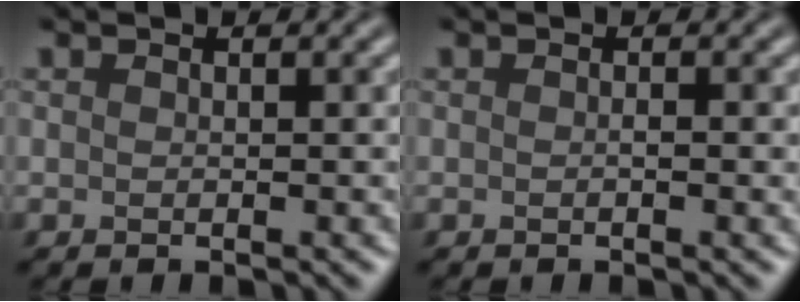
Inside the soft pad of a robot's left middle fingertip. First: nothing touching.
{"total": 0.6, "force": [-0.4, -0.1, 0.4], "torque": [-0.009, 0.000, -0.004]}